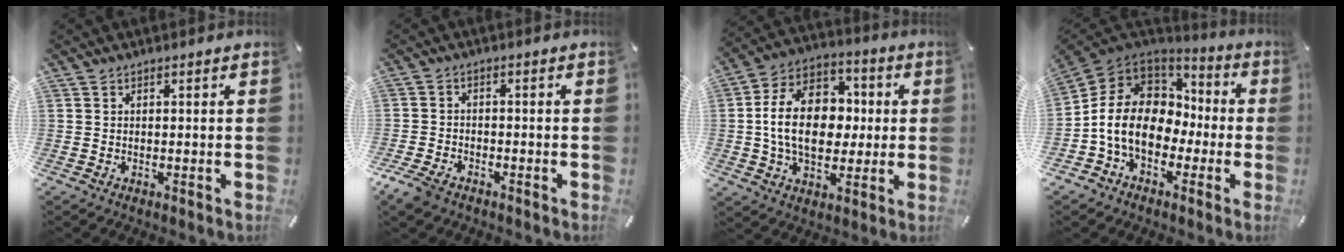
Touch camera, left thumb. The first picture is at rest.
{"total": 4.5, "force": [-3.2, 2.5, 1.9], "torque": [-0.054, 0.010, -0.065]}
{"total": 17.2, "force": [-0.2, 12.5, 11.8], "torque": [-0.225, 0.012, -0.006]}
{"total": 13.3, "force": [-2.7, 10.6, 7.5], "torque": [-0.177, 0.022, -0.048]}